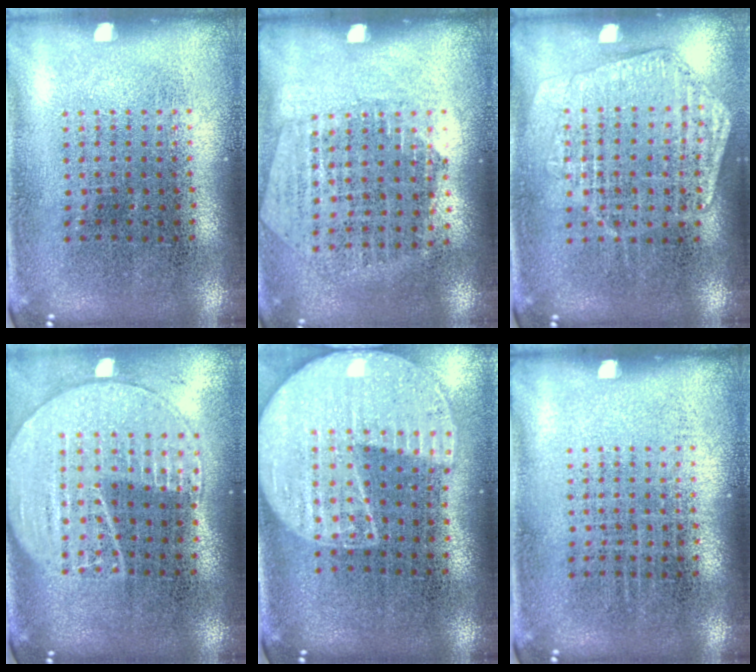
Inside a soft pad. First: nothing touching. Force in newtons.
{"total": 1.3, "press": 1.2, "slide": 0.6}
{"total": 1.4, "press": 1.4, "slide": 0.4}
{"total": 1.9, "press": 1.8, "slide": 0.8}
{"total": 2.2, "press": 1.9, "slide": 1.0}
{"total": 0.0}